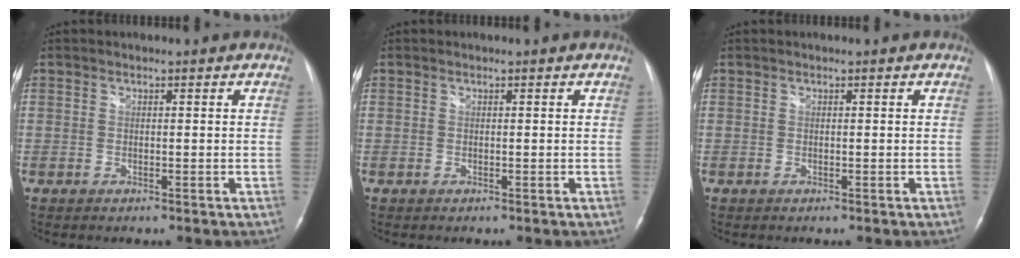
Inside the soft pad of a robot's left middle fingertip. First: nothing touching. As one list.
[{"total": 0.0}, {"total": 0.0}]